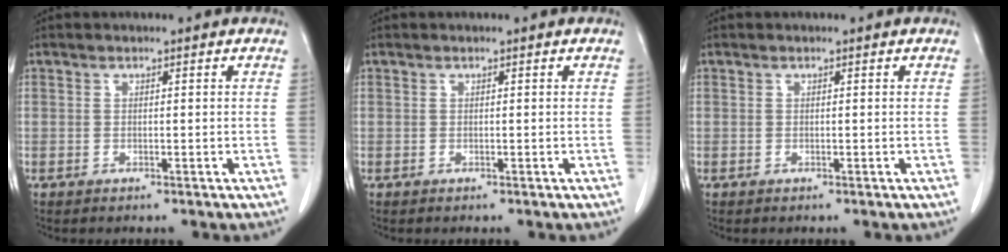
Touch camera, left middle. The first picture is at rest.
{"total": 0.0}
{"total": 0.0}